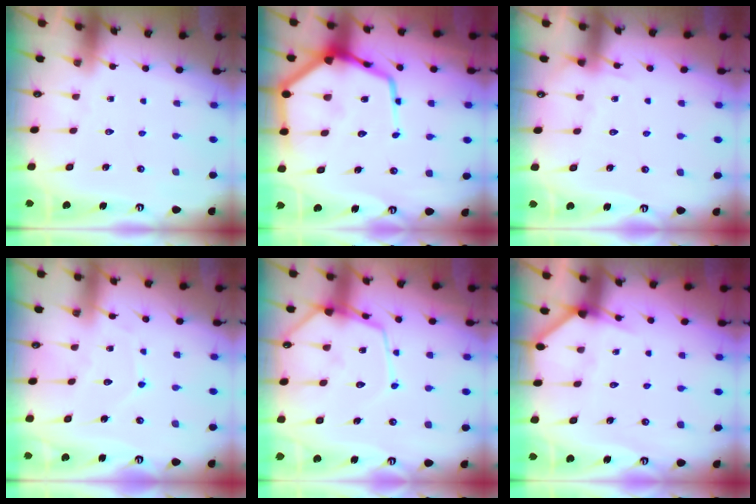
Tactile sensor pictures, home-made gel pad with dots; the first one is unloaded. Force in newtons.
{"total": 17.9, "press": 17.8, "slide": 1.8}
{"total": 5.0, "press": 5.0, "slide": 0.6}
{"total": 6.0, "press": 6.0, "slide": 0.8}
{"total": 14.6, "press": 14.6, "slide": 1.5}
{"total": 4.8, "press": 4.8, "slide": 0.3}